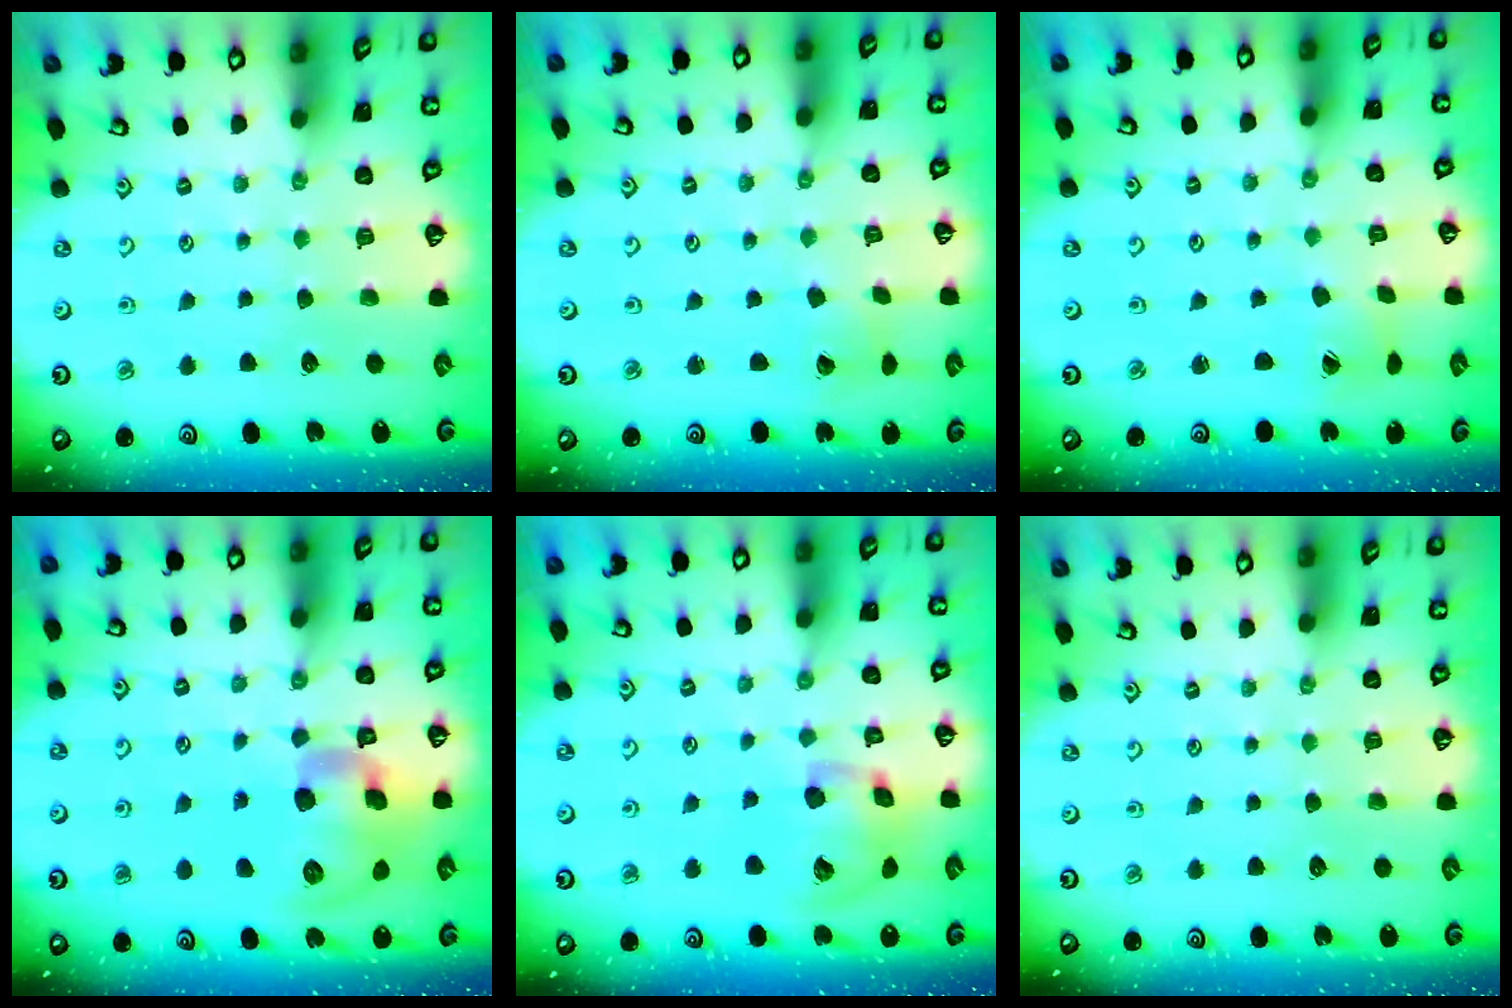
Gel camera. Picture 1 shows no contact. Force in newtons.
{"total": 2.2, "press": 2.2, "slide": 0.2}
{"total": 2.6, "press": 2.6, "slide": 0.3}
{"total": 17.3, "press": 17.1, "slide": 2.7}
{"total": 15.5, "press": 15.3, "slide": 2.5}
{"total": 0.0}